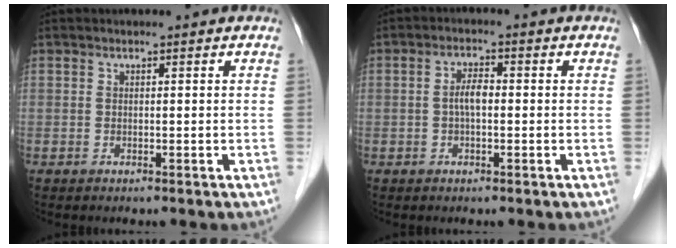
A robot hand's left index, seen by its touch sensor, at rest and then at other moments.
{"total": 2.8, "force": [-0.6, 0.9, 2.5], "torque": [-0.048, 0.006, -0.012]}